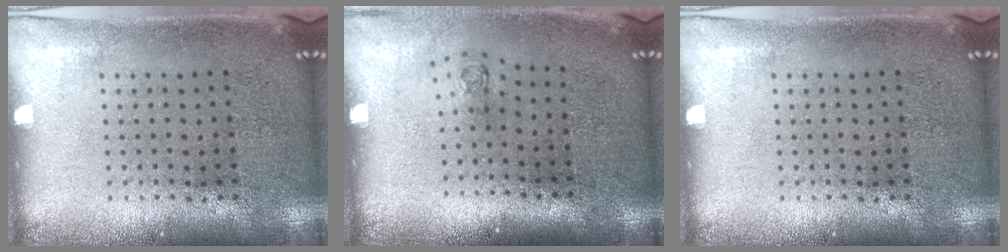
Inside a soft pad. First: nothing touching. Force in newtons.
{"total": 0.7, "press": 0.3, "slide": 0.6}
{"total": 0.0}